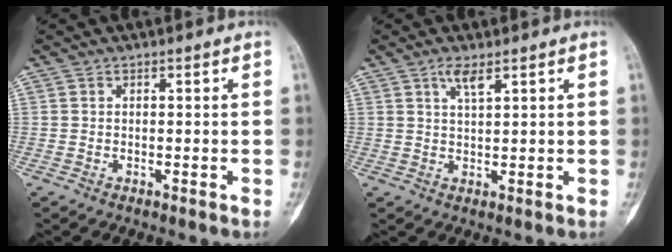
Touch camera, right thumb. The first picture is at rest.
{"total": 2.9, "force": [1.9, 0.6, 2.0], "torque": [-0.042, -0.007, 0.039]}